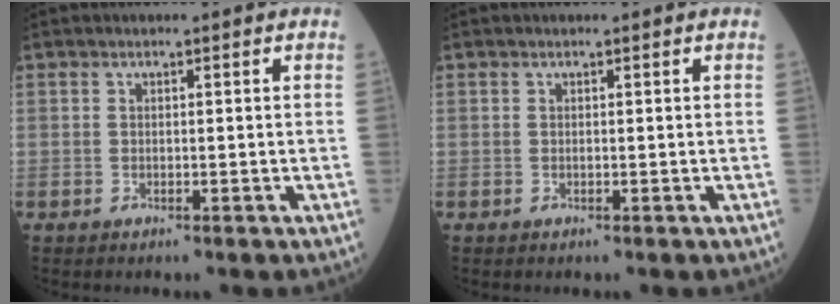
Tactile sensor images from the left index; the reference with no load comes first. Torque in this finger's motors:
{"motor_torque": [0.17, 0.00, -0.03, -0.01]}